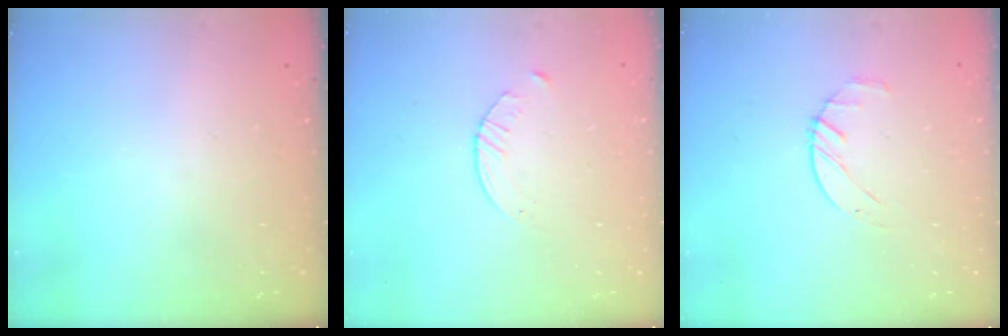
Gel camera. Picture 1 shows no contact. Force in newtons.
{"total": 2.0, "press": 2.0, "slide": 0.3}
{"total": 2.5, "press": 2.5, "slide": 0.4}